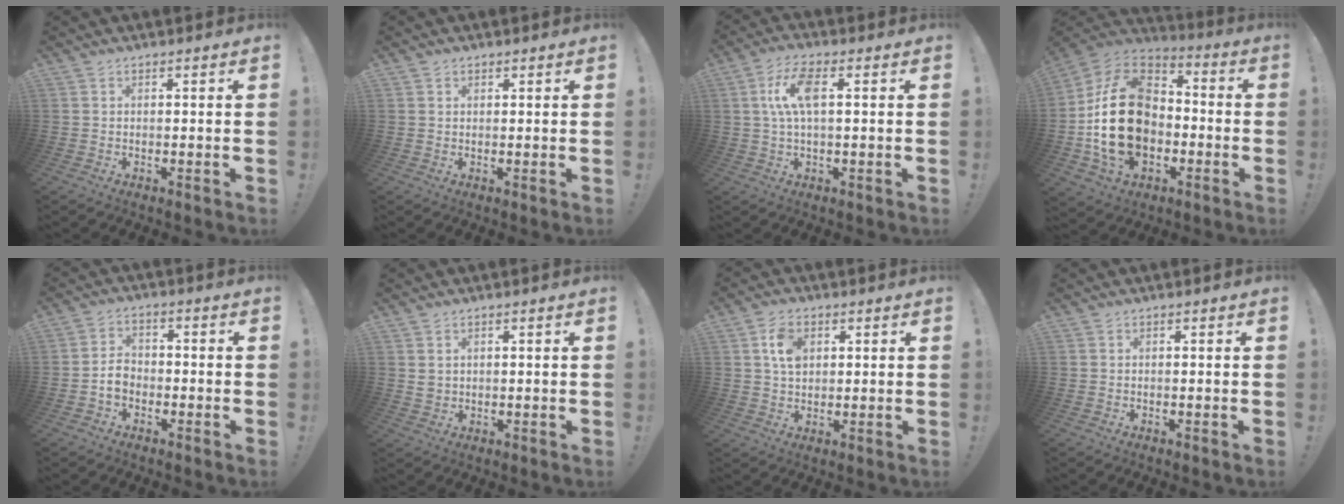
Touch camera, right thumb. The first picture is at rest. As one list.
[{"total": 1.1, "force": [0.8, 0.7, 0.1], "torque": [0.003, -0.002, 0.015]}, {"total": 9.5, "force": [1.5, 3.5, 8.7], "torque": [-0.168, 0.004, 0.026]}, {"total": 25.5, "force": [-2.4, 18.2, 17.7], "torque": [-0.328, 0.031, -0.027]}, {"total": 5.2, "force": [-2.1, 3.9, 2.7], "torque": [-0.036, 0.009, -0.040]}, {"total": 2.5, "force": [1.2, 2.0, 0.9], "torque": [-0.011, -0.002, 0.021]}, {"total": 7.4, "force": [2.3, 5.4, 4.5], "torque": [-0.068, 0.005, 0.044]}, {"total": 0.0}]